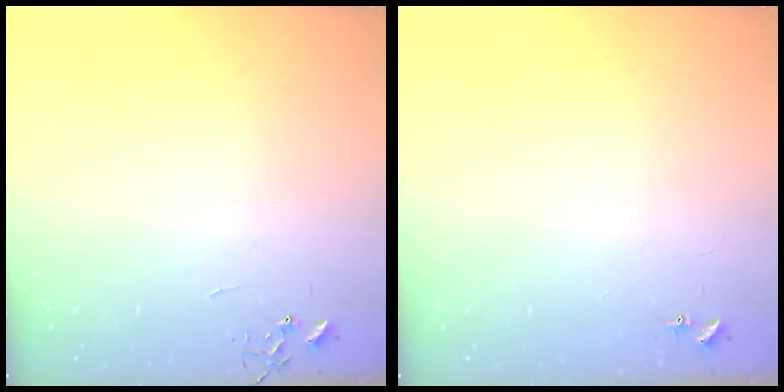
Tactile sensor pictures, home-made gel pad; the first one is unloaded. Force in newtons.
{"total": 4.3, "press": 4.2, "slide": 0.6}